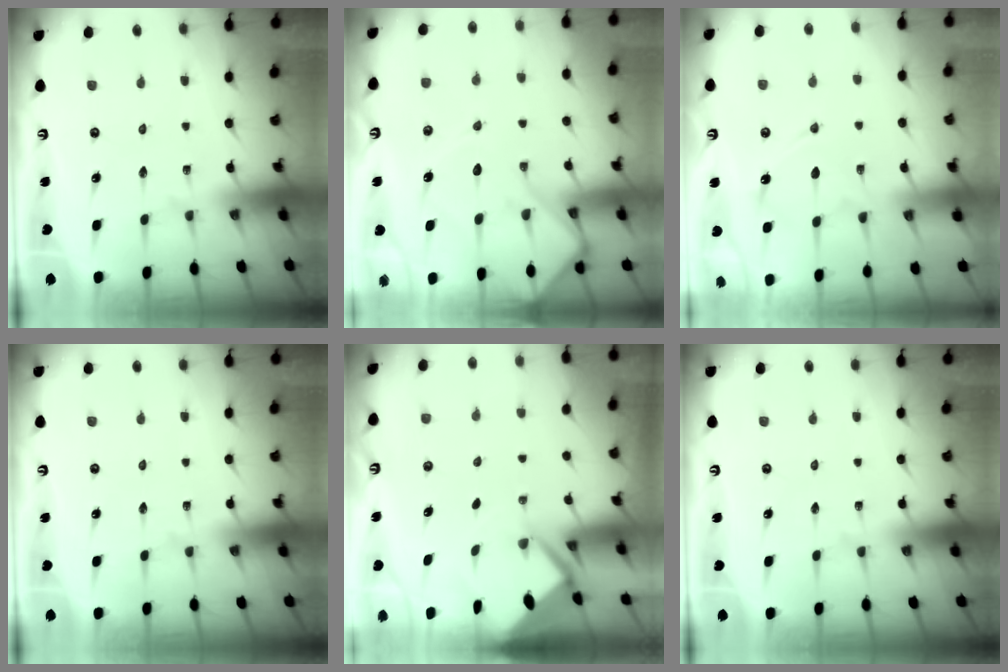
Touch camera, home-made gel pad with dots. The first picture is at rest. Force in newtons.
{"total": 12.7, "press": 12.6, "slide": 1.3}
{"total": 11.4, "press": 11.3, "slide": 1.3}
{"total": 0.0}
{"total": 2.8, "press": 2.8, "slide": 0.2}
{"total": 0.0}